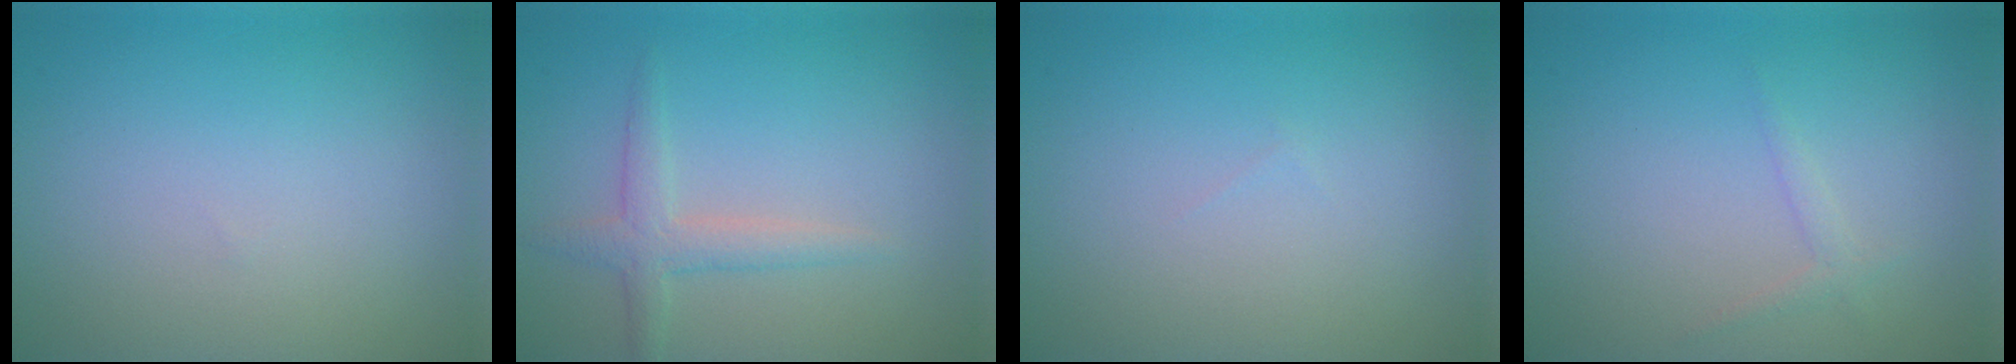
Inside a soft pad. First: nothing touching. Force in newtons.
{"total": 2.2, "press": 2.2, "slide": 0.1}
{"total": 0.0}
{"total": 0.9, "press": 0.9, "slide": 0.1}